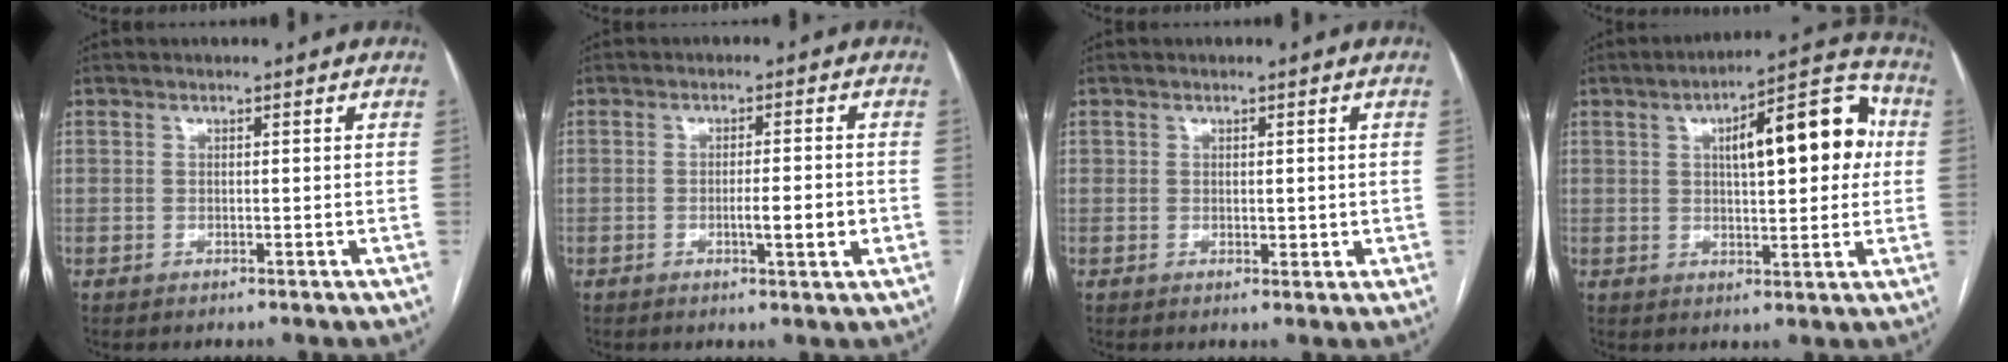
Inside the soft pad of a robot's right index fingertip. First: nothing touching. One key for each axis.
{"total": 4.2, "fx": -1.0, "fy": 0.5, "fz": 4.1, "tx": -0.066, "ty": -0.003, "tz": -0.013}
{"total": 1.8, "fx": 0.3, "fy": 1.4, "fz": 1.2, "tx": -0.018, "ty": 0.005, "tz": 0.008}
{"total": 14.6, "fx": 3.2, "fy": 4.4, "fz": 13.6, "tx": -0.187, "ty": 0.039, "tz": 0.042}